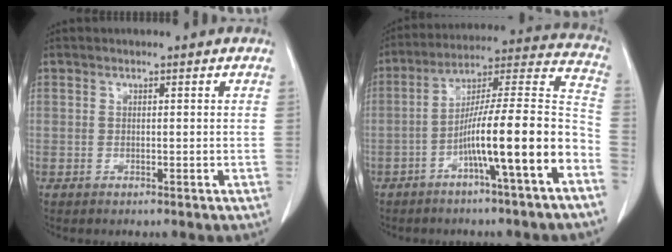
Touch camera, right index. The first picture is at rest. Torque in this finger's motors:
{"motor_torque": [2.01, -0.13, 1.05, 0.21]}